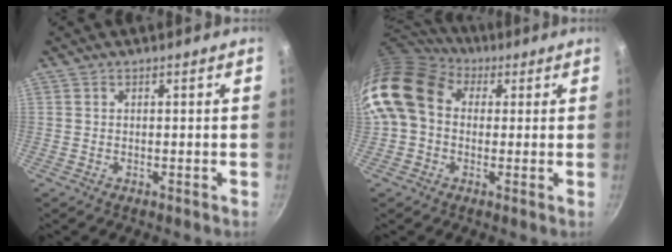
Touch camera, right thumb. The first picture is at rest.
{"total": 13.5, "force": [2.5, 10.6, 8.0], "torque": [-0.135, 0.020, 0.025]}